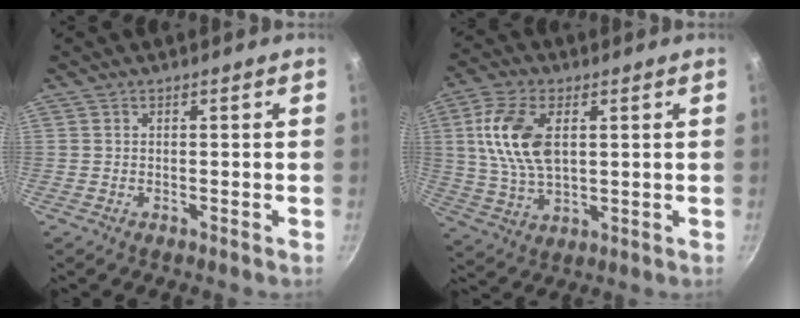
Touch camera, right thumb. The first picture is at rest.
{"total": 13.0, "force": [2.8, 7.2, 10.4], "torque": [-0.197, -0.003, 0.055]}